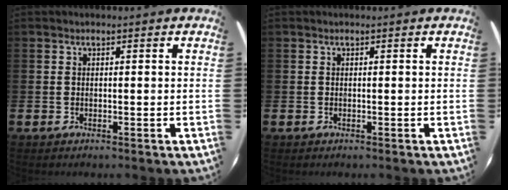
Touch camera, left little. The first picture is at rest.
{"total": 0.0}